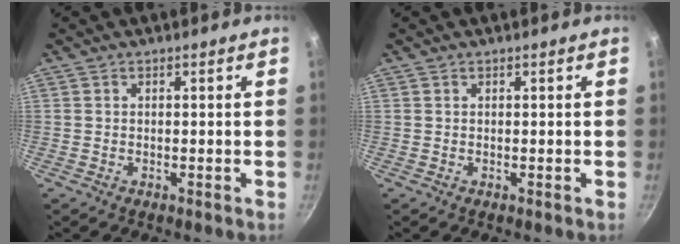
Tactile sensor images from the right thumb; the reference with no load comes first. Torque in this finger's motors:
{"motor_torque": [0.18, 0.01, -0.44, 0.28, 0.00]}